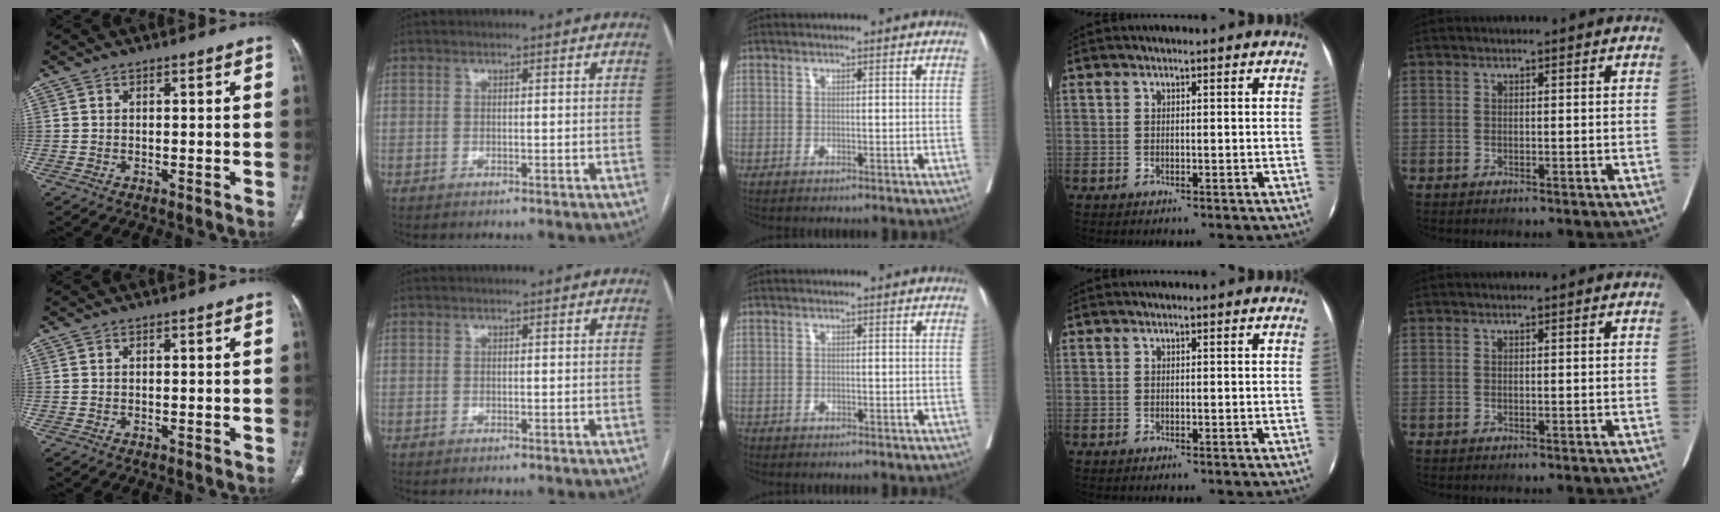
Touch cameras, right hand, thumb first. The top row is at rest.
{"middle": {"total": 1.2, "force": [-0.9, 0.8, 0.3], "torque": [-0.010, -0.004, -0.015]}}